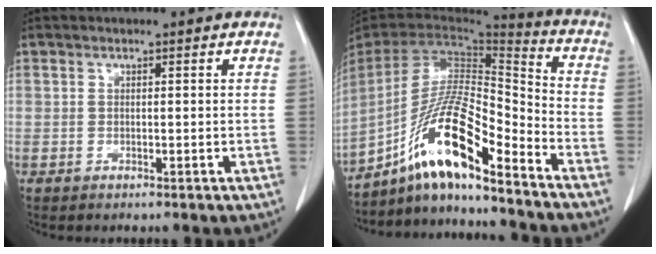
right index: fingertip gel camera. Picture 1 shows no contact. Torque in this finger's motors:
{"motor_torque": [1.64, -0.50, 0.90, 0.21]}